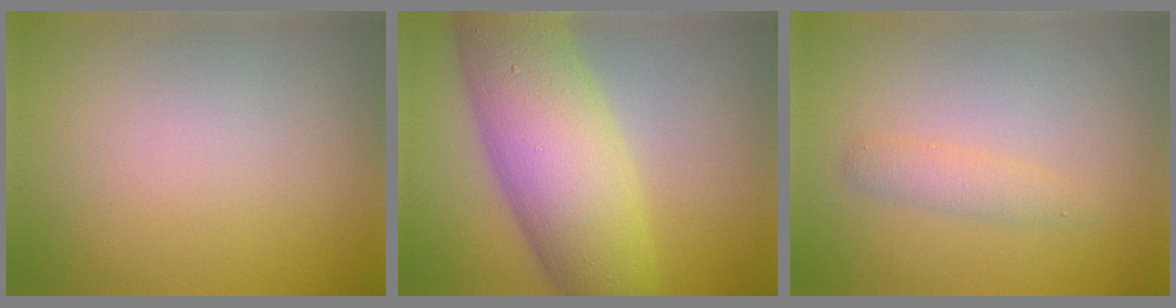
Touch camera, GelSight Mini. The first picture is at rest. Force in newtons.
{"total": 11.1, "press": 11.1, "slide": 0.5}
{"total": 1.4, "press": 1.4, "slide": 0.1}